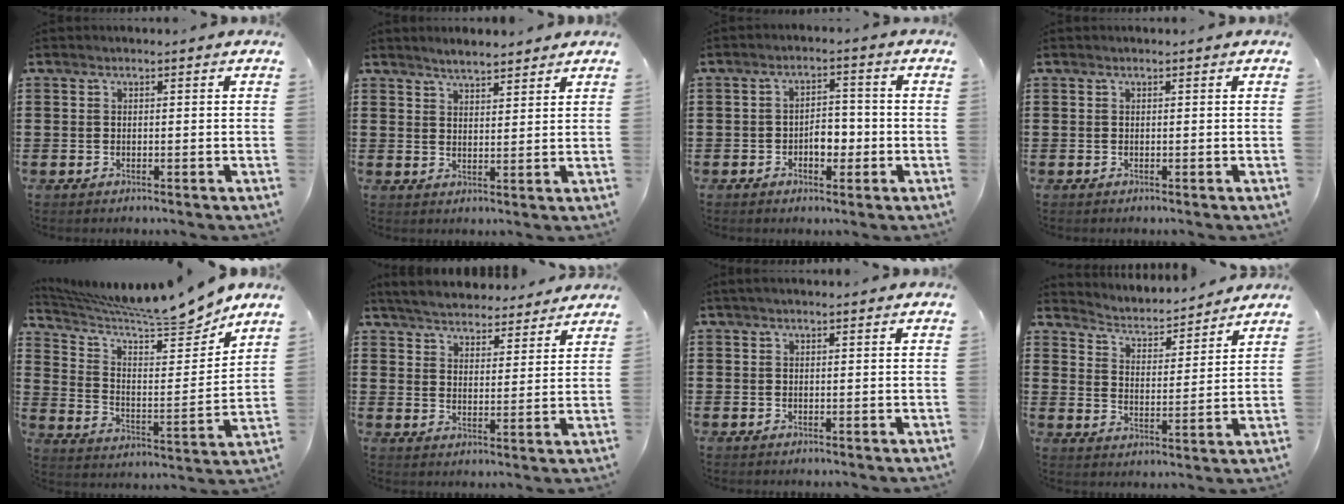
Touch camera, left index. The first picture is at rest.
{"total": 3.1, "force": [3.0, 0.4, 0.4], "torque": [-0.016, -0.002, 0.057]}
{"total": 3.9, "force": [-1.2, 2.2, 3.0], "torque": [-0.049, 0.003, -0.025]}
{"total": 0.0}
{"total": 10.7, "force": [9.7, 0.7, 4.3], "torque": [-0.107, -0.074, 0.160]}
{"total": 4.8, "force": [4.8, 0.3, 0.4], "torque": [-0.030, -0.026, 0.083]}
{"total": 0.6, "force": [0.4, 0.0, 0.5], "torque": [-0.009, 0.001, 0.008]}
{"total": 3.0, "force": [3.0, 0.4, 0.2], "torque": [-0.024, -0.029, 0.042]}